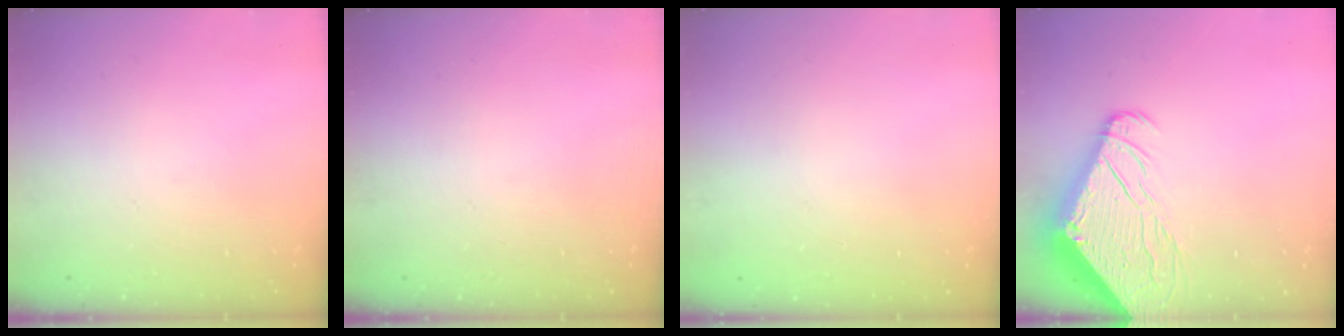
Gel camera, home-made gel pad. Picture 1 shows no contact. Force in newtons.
{"total": 0.0}
{"total": 0.0}
{"total": 10.5, "press": 10.4, "slide": 1.2}